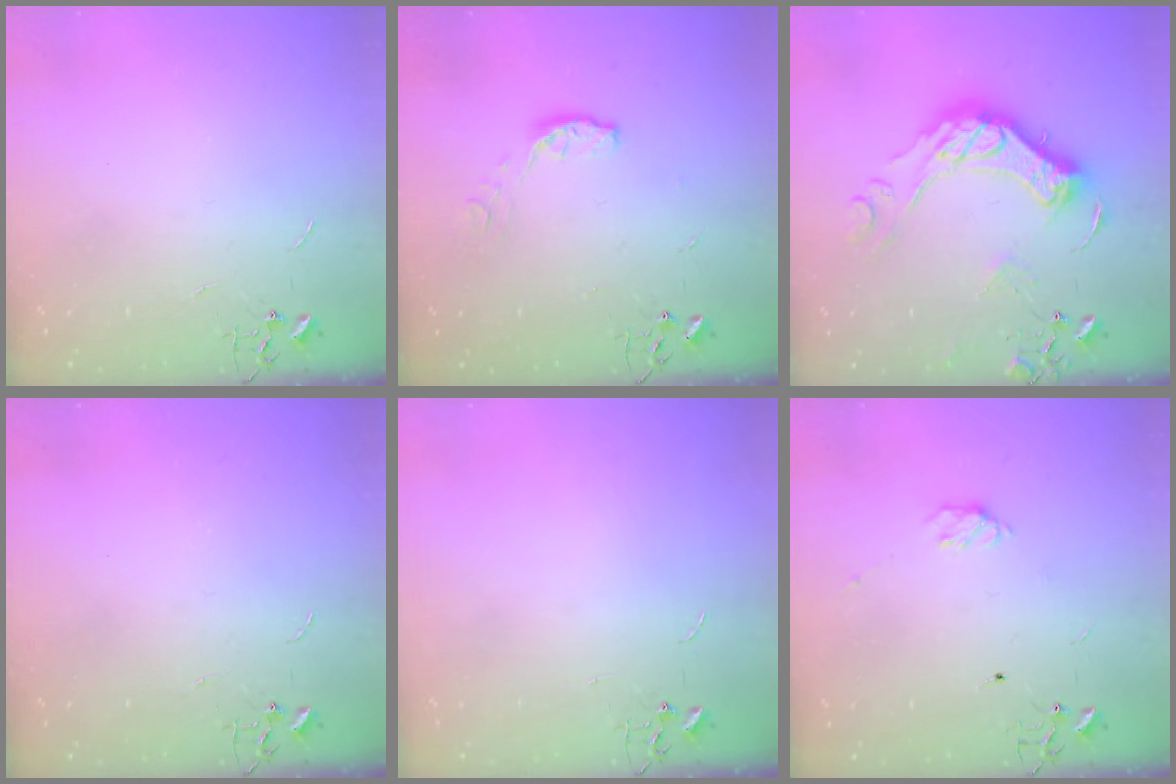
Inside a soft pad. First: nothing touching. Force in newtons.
{"total": 6.5, "press": 6.5, "slide": 0.5}
{"total": 18.4, "press": 18.3, "slide": 1.2}
{"total": 0.0}
{"total": 0.0}
{"total": 3.4, "press": 3.4, "slide": 0.7}